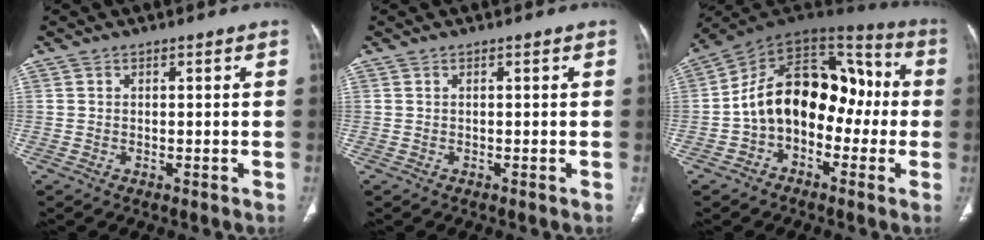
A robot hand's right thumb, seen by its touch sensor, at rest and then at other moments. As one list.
[{"total": 0.0}, {"total": 18.2, "force": [-2.4, 12.5, 13.1], "torque": [-0.166, 0.070, -0.050]}]